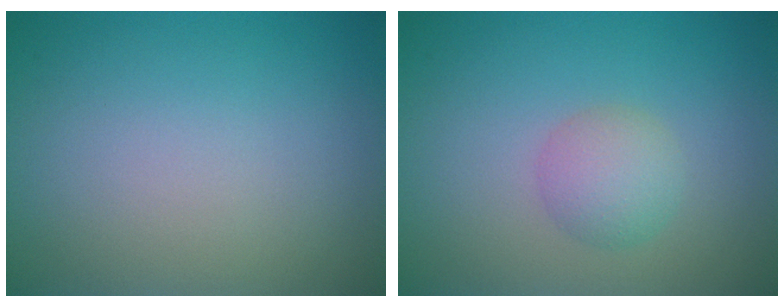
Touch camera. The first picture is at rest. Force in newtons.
{"total": 2.5, "press": 2.5, "slide": 0.1}